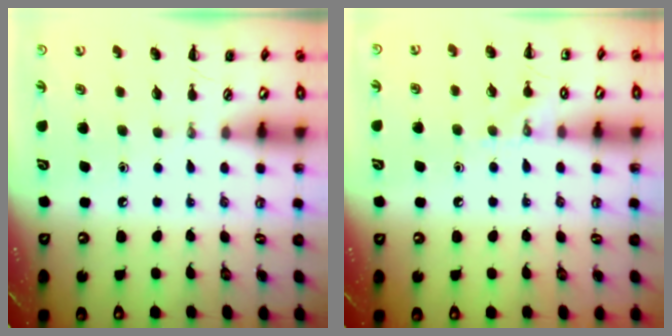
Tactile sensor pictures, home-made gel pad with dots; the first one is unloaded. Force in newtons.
{"total": 8.0, "press": 7.8, "slide": 1.8}